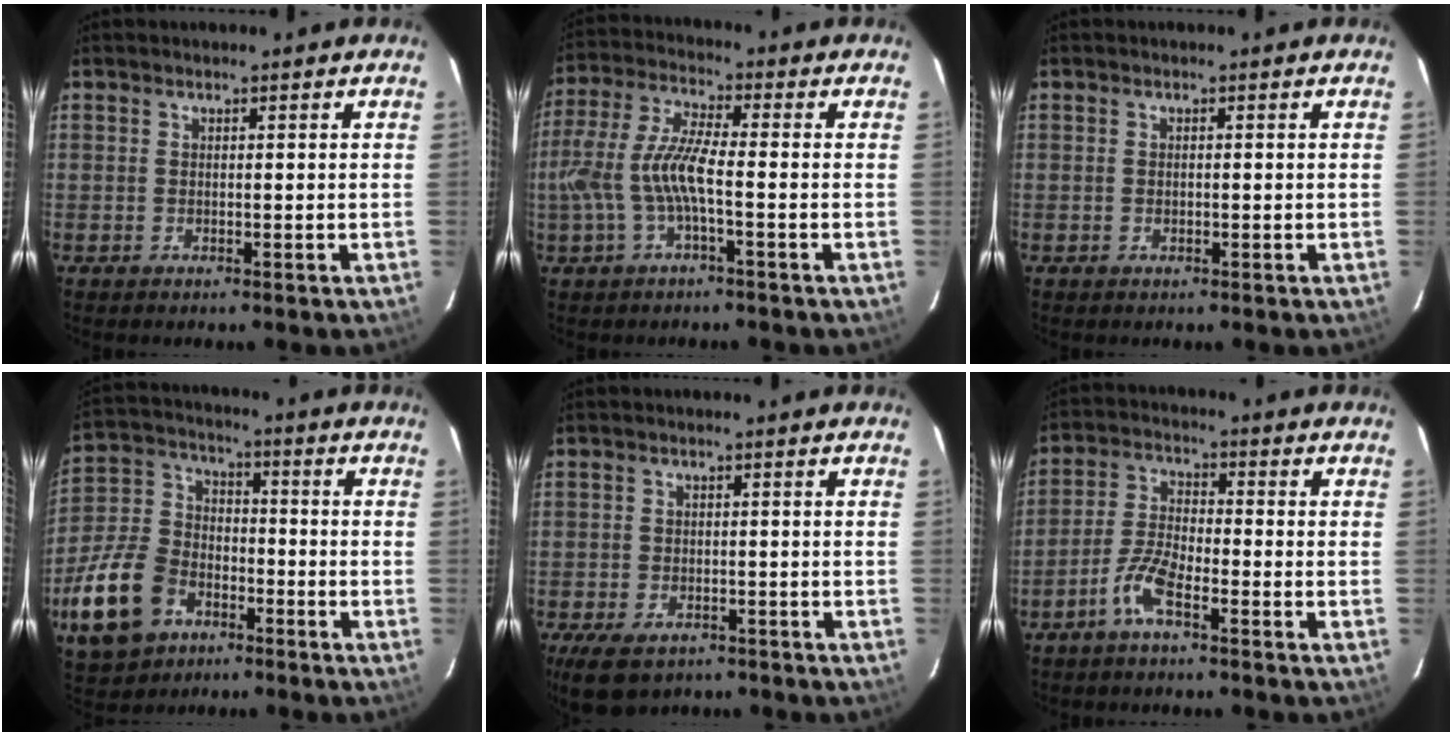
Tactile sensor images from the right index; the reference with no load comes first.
{"total": 9.9, "force": [-2.5, 1.8, 9.4], "torque": [-0.206, 0.002, -0.042]}
{"total": 0.6, "force": [-0.2, 0.3, 0.5], "torque": [-0.008, 0.002, -0.004]}
{"total": 17.5, "force": [-8.9, 11.8, 9.5], "torque": [-0.238, 0.015, -0.151]}
{"total": 8.3, "force": [-5.6, 4.4, 4.3], "torque": [-0.100, -0.015, -0.090]}
{"total": 6.3, "force": [-4.1, 1.5, 4.6], "torque": [-0.104, 0.007, -0.085]}